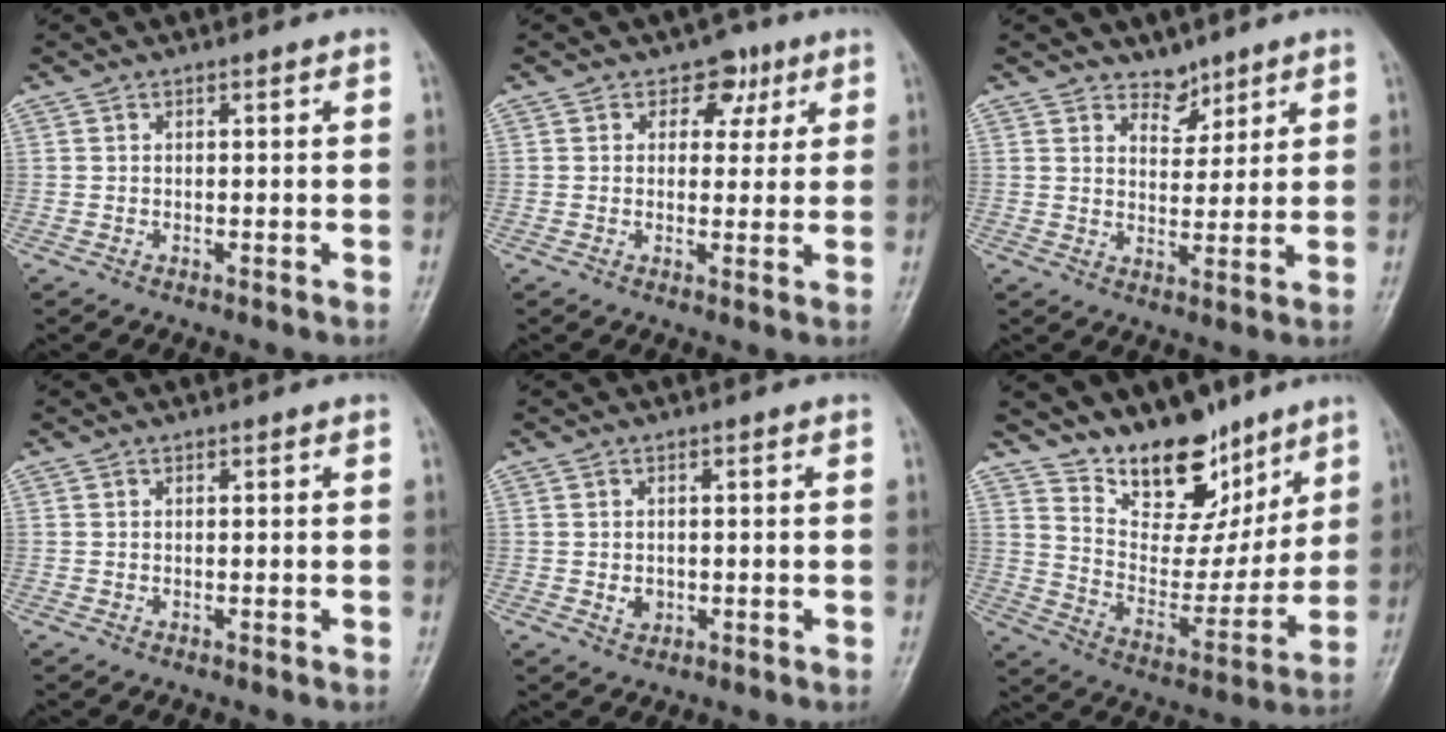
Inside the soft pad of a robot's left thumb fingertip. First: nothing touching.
{"total": 4.9, "force": [2.3, 3.7, 2.1], "torque": [0.007, -0.005, 0.028]}
{"total": 4.2, "force": [3.3, 2.3, 0.9], "torque": [0.012, -0.027, 0.056]}
{"total": 0.0}
{"total": 2.3, "force": [-0.3, 1.9, 1.2], "torque": [-0.010, 0.001, 0.000]}
{"total": 16.5, "force": [12.2, 8.4, 7.2], "torque": [-0.056, -0.079, 0.213]}